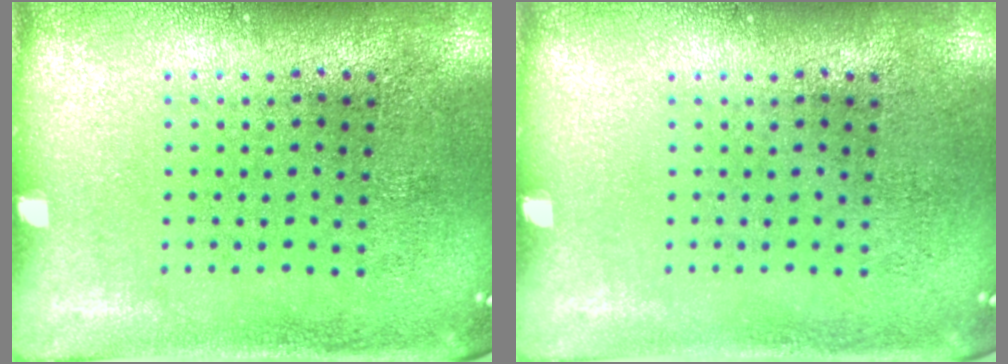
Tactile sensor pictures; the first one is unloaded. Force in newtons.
{"total": 0.0}